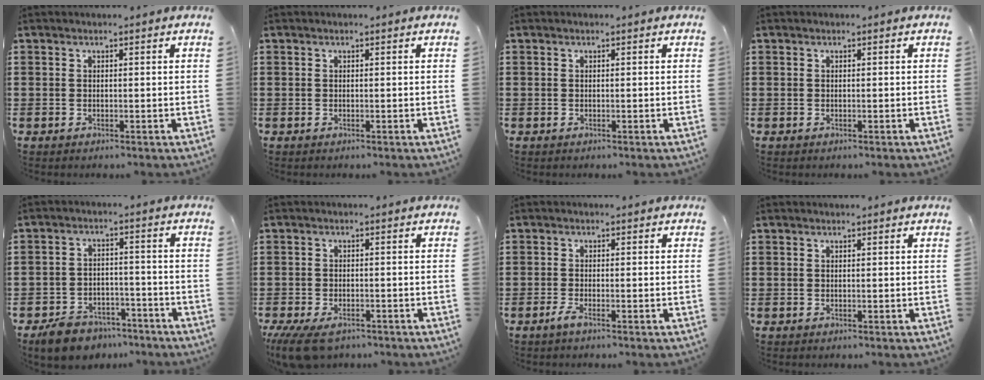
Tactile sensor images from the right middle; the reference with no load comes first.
{"total": 0.0}
{"total": 0.0}
{"total": 0.0}
{"total": 5.2, "force": [-4.9, 1.6, 0.9], "torque": [-0.024, 0.014, -0.099]}
{"total": 3.7, "force": [-3.0, 1.1, 1.7], "torque": [-0.051, -0.011, -0.063]}
{"total": 1.5, "force": [-0.8, 0.1, 1.2], "torque": [-0.029, -0.006, -0.017]}
{"total": 0.0}